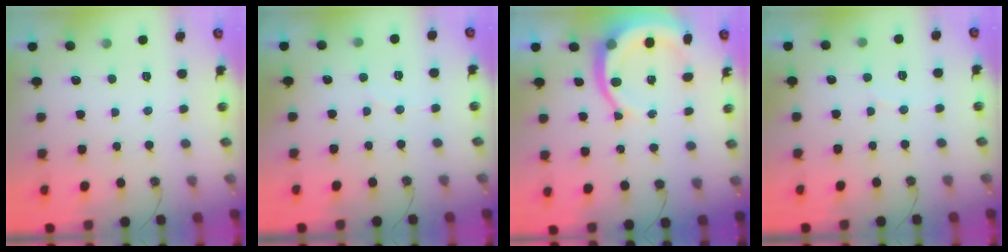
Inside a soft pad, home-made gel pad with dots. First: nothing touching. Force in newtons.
{"total": 2.1, "press": 2.1, "slide": 0.2}
{"total": 11.0, "press": 10.9, "slide": 2.0}
{"total": 3.9, "press": 3.9, "slide": 0.5}